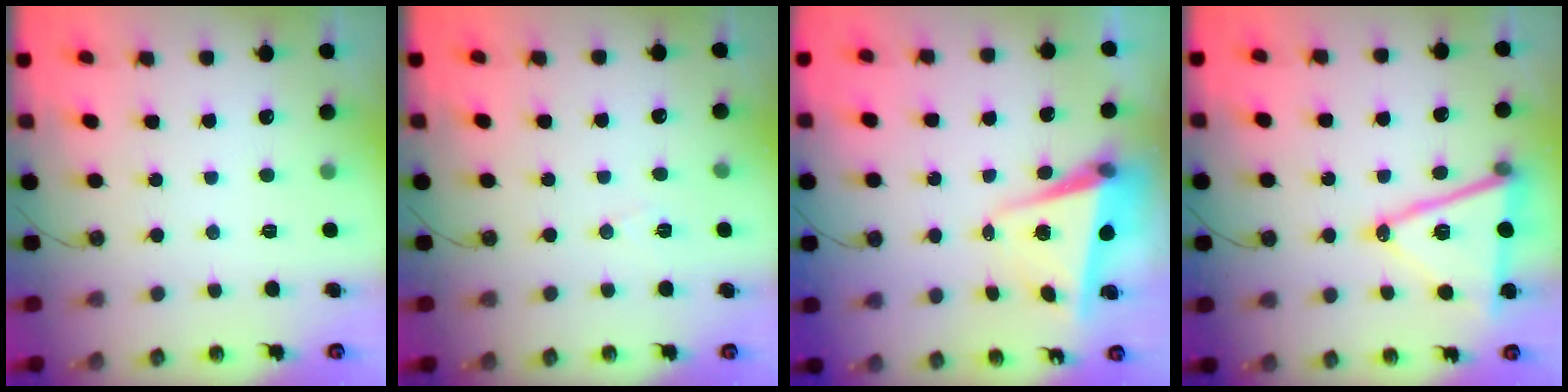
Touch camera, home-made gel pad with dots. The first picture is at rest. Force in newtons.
{"total": 6.1, "press": 4.2, "slide": 4.5}
{"total": 6.1, "press": 6.0, "slide": 1.1}
{"total": 15.6, "press": 15.2, "slide": 3.8}